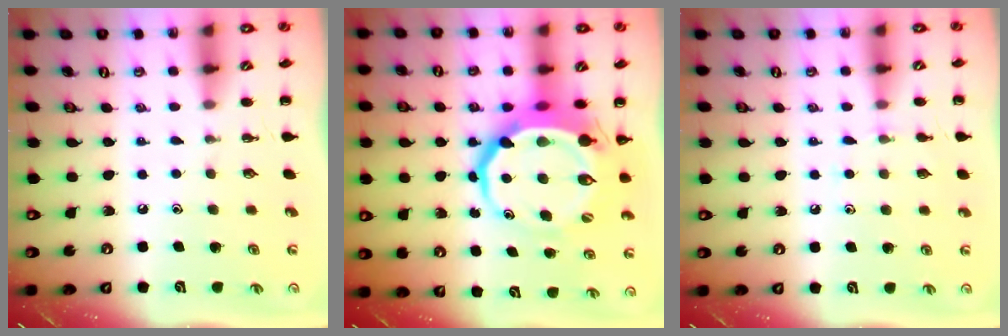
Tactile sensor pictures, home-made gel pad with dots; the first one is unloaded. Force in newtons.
{"total": 12.2, "press": 11.8, "slide": 3.2}
{"total": 5.1, "press": 4.8, "slide": 1.7}